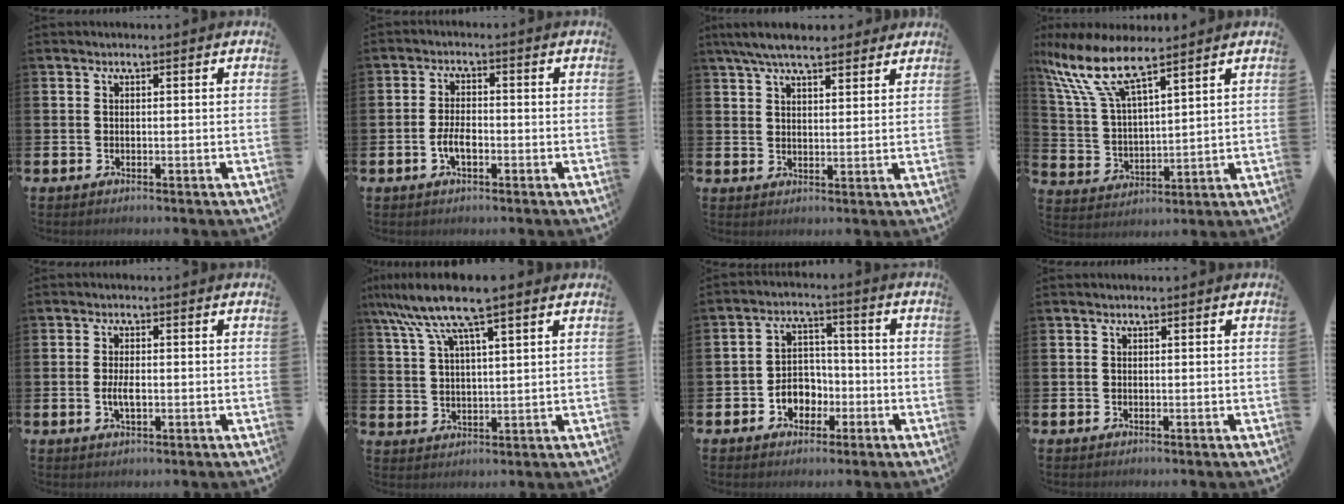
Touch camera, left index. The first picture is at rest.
{"total": 3.2, "force": [-1.0, 1.5, 2.6], "torque": [-0.048, 0.005, -0.018]}
{"total": 6.4, "force": [5.7, 1.5, 2.5], "torque": [-0.063, -0.012, 0.106]}
{"total": 9.9, "force": [8.0, 2.5, 5.3], "torque": [-0.141, -0.027, 0.142]}
{"total": 2.7, "force": [-0.4, 1.2, 2.4], "torque": [-0.036, -0.002, -0.009]}
{"total": 9.4, "force": [7.2, 1.2, 6.0], "torque": [-0.141, -0.014, 0.131]}
{"total": 4.4, "force": [-1.7, 3.8, 1.5], "torque": [-0.030, 0.003, -0.040]}
{"total": 0.0}